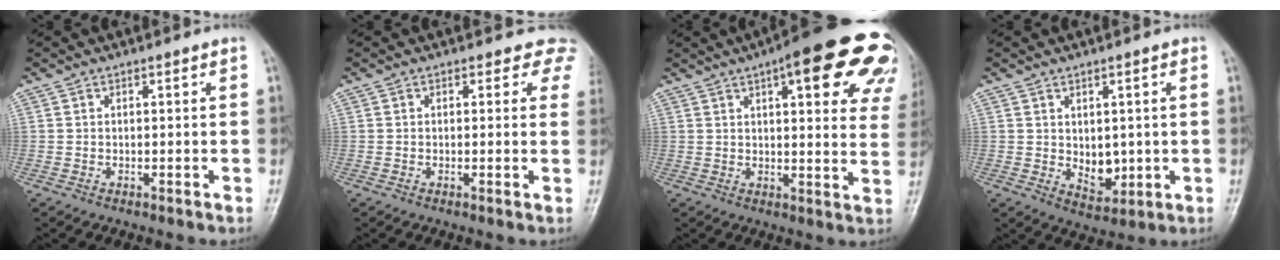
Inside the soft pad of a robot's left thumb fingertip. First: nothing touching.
{"total": 4.0, "force": [3.0, 2.6, 0.9], "torque": [0.028, -0.008, 0.005]}
{"total": 23.6, "force": [12.4, 7.2, 18.7], "torque": [-0.199, -0.013, 0.140]}
{"total": 5.8, "force": [0.1, 3.9, 4.2], "torque": [-0.040, -0.014, 0.017]}